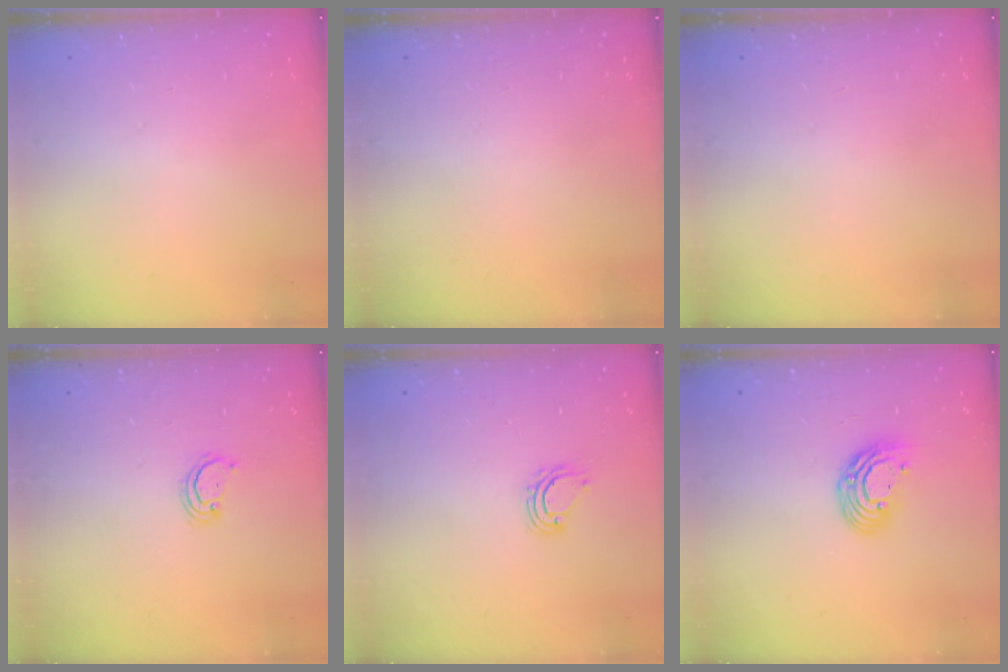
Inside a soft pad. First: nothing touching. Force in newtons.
{"total": 0.0}
{"total": 0.0}
{"total": 2.6, "press": 2.6, "slide": 0.3}
{"total": 5.4, "press": 5.4, "slide": 0.3}
{"total": 9.8, "press": 9.8, "slide": 0.9}